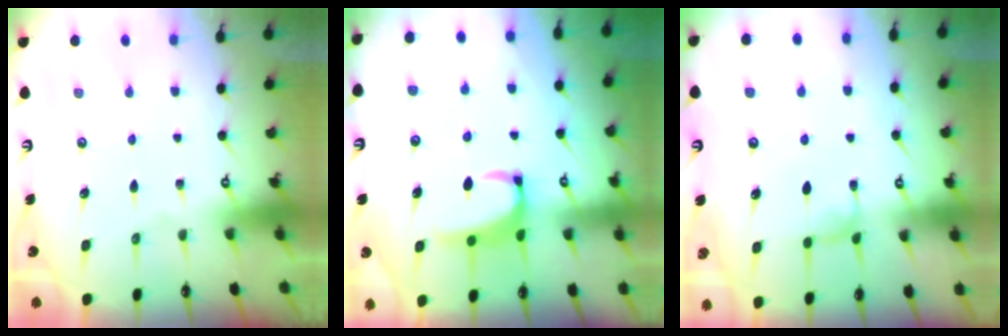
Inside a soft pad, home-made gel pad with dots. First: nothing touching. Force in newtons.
{"total": 2.5, "press": 2.4, "slide": 0.8}
{"total": 0.0}